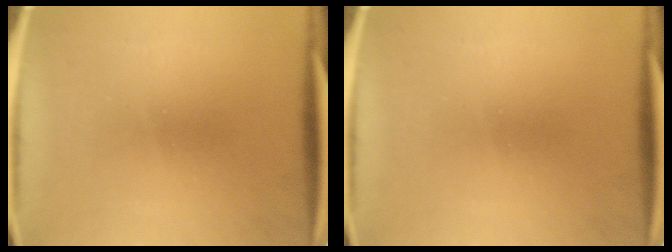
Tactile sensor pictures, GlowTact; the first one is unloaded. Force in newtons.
{"total": 0.0}